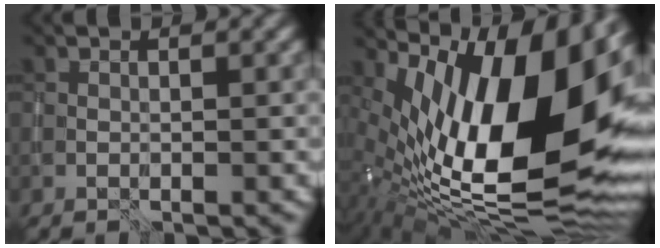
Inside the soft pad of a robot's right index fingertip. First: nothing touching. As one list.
[{"total": 18.8, "force": [2.7, 8.5, 16.6], "torque": [-0.278, 0.009, 0.037]}]